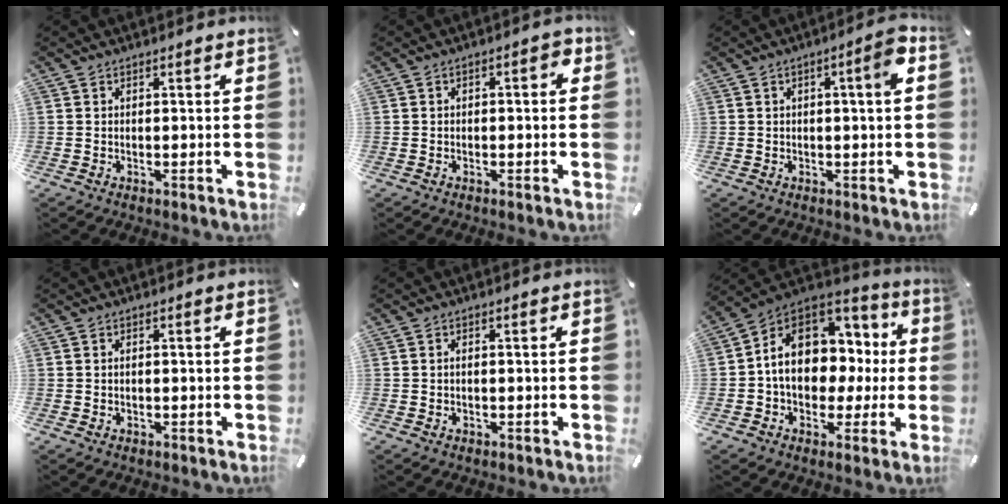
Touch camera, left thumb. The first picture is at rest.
{"total": 2.0, "force": [-0.6, 1.1, 1.6], "torque": [-0.029, 0.010, -0.014]}
{"total": 4.6, "force": [0.9, 0.7, 4.5], "torque": [-0.069, -0.003, 0.008]}
{"total": 0.9, "force": [0.0, 0.6, 0.8], "torque": [-0.016, 0.002, -0.002]}
{"total": 1.2, "force": [-0.1, 0.7, 1.0], "torque": [-0.019, 0.003, -0.004]}
{"total": 14.8, "force": [1.0, 11.7, 8.9], "torque": [-0.143, -0.013, 0.021]}